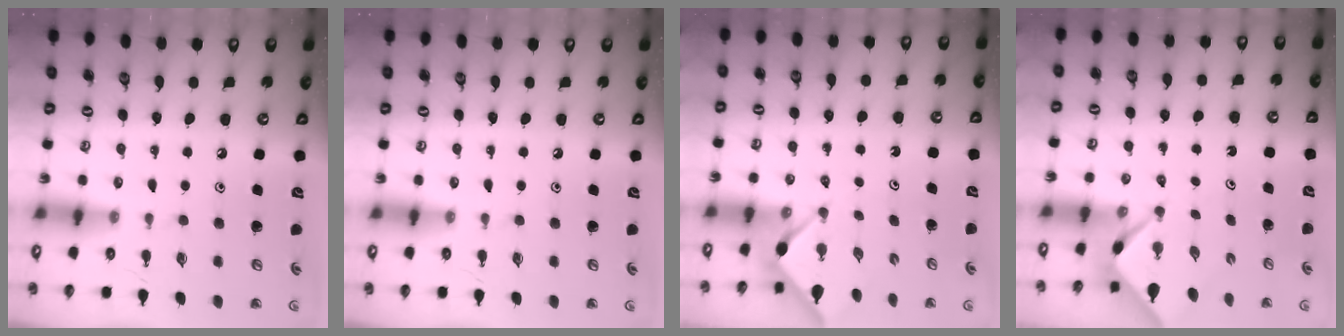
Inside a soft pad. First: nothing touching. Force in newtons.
{"total": 0.0}
{"total": 3.0, "press": 2.9, "slide": 0.4}
{"total": 2.3, "press": 2.2, "slide": 0.3}